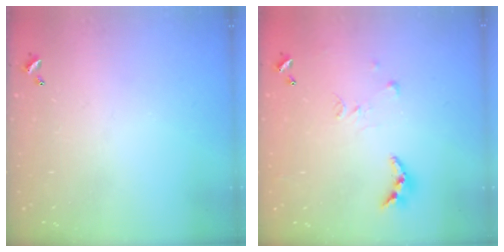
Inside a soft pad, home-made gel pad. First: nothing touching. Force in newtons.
{"total": 8.1, "press": 8.1, "slide": 0.7}